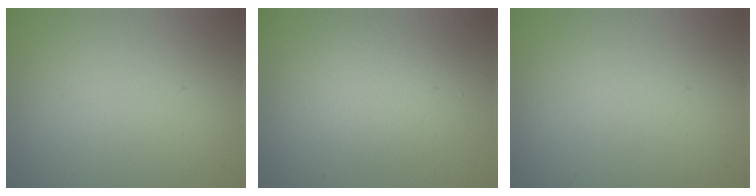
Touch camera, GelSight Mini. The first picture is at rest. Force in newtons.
{"total": 3.5, "press": 3.5, "slide": 0.1}
{"total": 0.0}